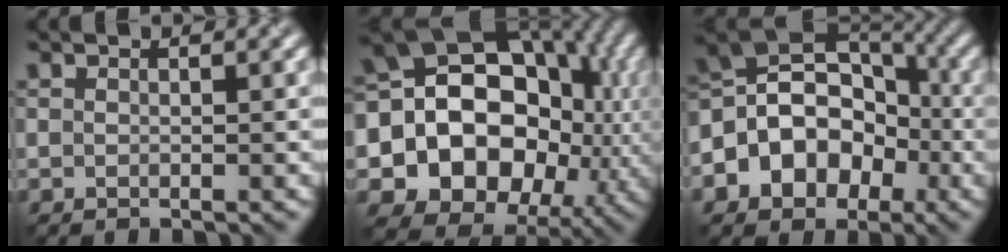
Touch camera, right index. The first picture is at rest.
{"total": 19.3, "force": [0.2, 16.1, 10.7], "torque": [-0.189, 0.015, -0.009]}
{"total": 9.4, "force": [-2.2, 7.6, 5.1], "torque": [-0.080, 0.021, -0.066]}